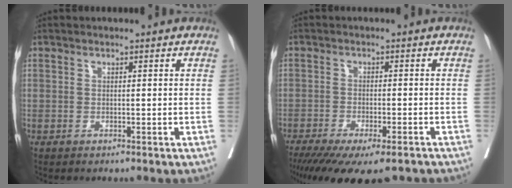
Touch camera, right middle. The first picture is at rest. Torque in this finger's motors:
{"motor_torque": [1.10, -1.04, 0.34, 0.14]}